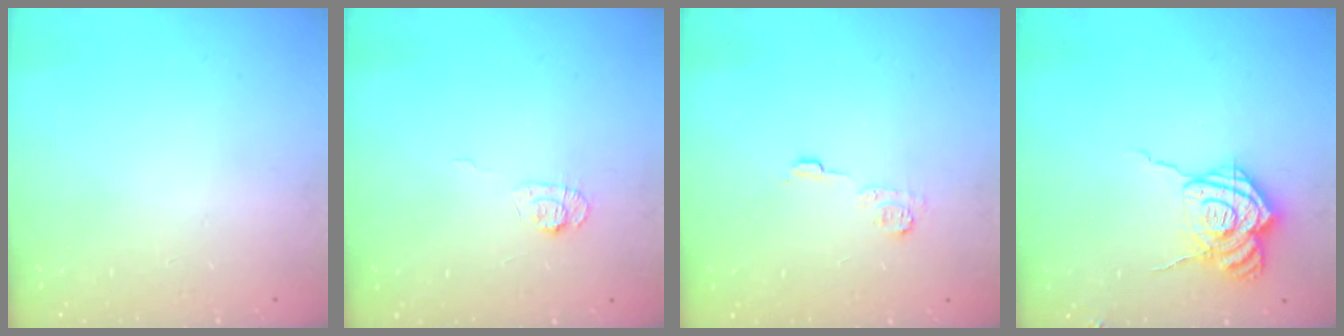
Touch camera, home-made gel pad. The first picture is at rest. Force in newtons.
{"total": 5.6, "press": 5.6, "slide": 0.7}
{"total": 6.0, "press": 6.0, "slide": 0.4}
{"total": 13.9, "press": 13.8, "slide": 1.5}